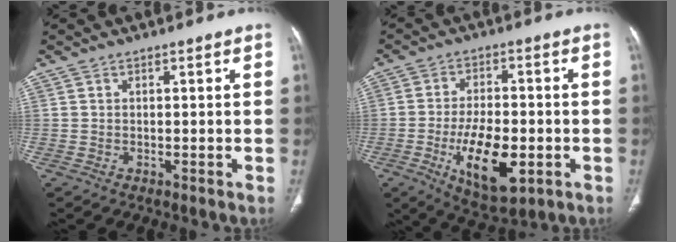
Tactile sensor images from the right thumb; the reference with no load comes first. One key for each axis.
{"total": 13.7, "fx": -4.0, "fy": 6.4, "fz": 11.4, "tx": -0.183, "ty": 0.002, "tz": -0.056}